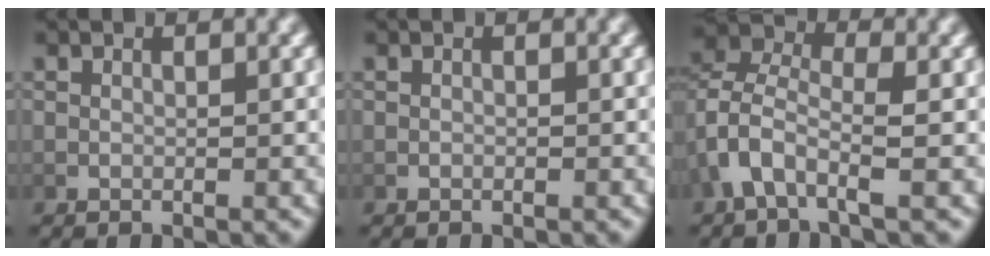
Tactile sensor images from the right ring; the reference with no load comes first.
{"total": 0.0}
{"total": 3.6, "force": [-0.1, 2.2, 2.9], "torque": [-0.075, -0.008, -0.003]}